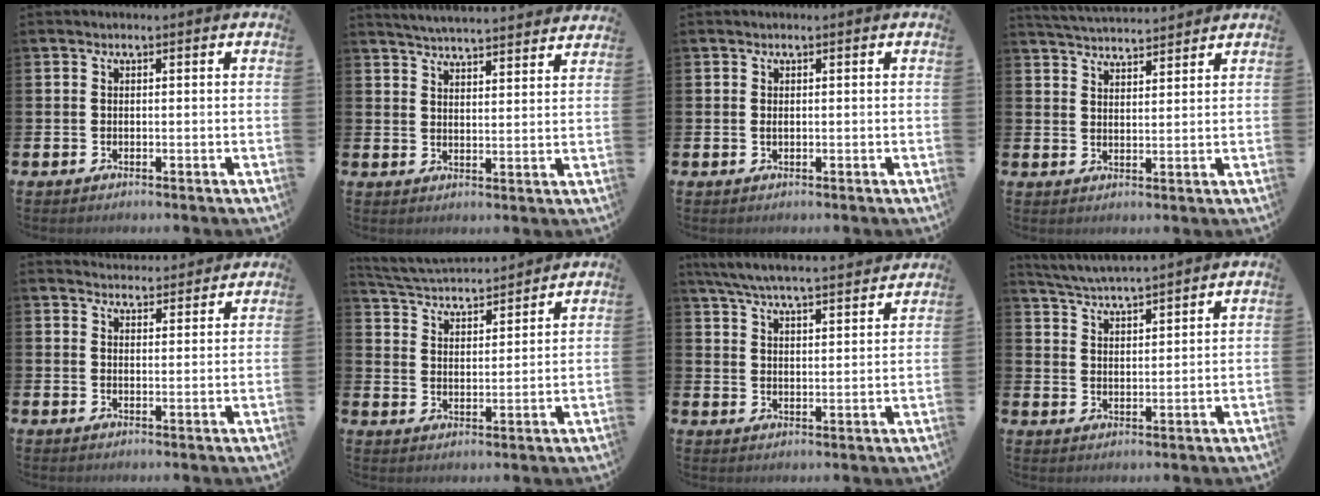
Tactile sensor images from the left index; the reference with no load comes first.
{"total": 4.9, "force": [4.9, -0.1, 0.3], "torque": [-0.015, -0.037, 0.086]}
{"total": 0.5, "force": [0.1, 0.2, 0.5], "torque": [-0.003, -0.001, 0.000]}
{"total": 4.4, "force": [4.4, 0.3, 0.1], "torque": [-0.015, -0.024, 0.079]}
{"total": 3.7, "force": [3.6, 0.6, -0.1], "torque": [-0.001, -0.022, 0.066]}
{"total": 4.6, "force": [4.6, 0.6, 0.1], "torque": [-0.022, -0.039, 0.076]}
{"total": 6.6, "force": [6.3, 0.3, 1.8], "torque": [-0.049, -0.045, 0.111]}
{"total": 4.7, "force": [4.7, -0.2, 0.4], "torque": [-0.026, -0.029, 0.083]}